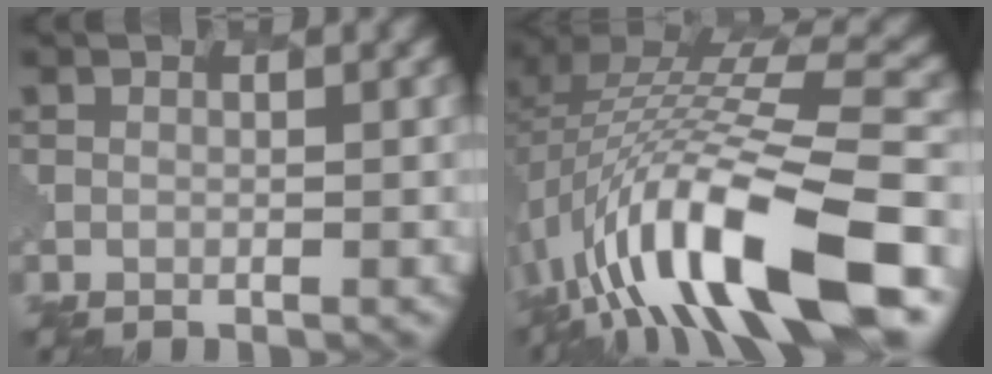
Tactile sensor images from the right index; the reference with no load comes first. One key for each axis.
{"total": 13.9, "fx": -5.7, "fy": 4.1, "fz": 12.0, "tx": -0.215, "ty": 0.012, "tz": -0.082}